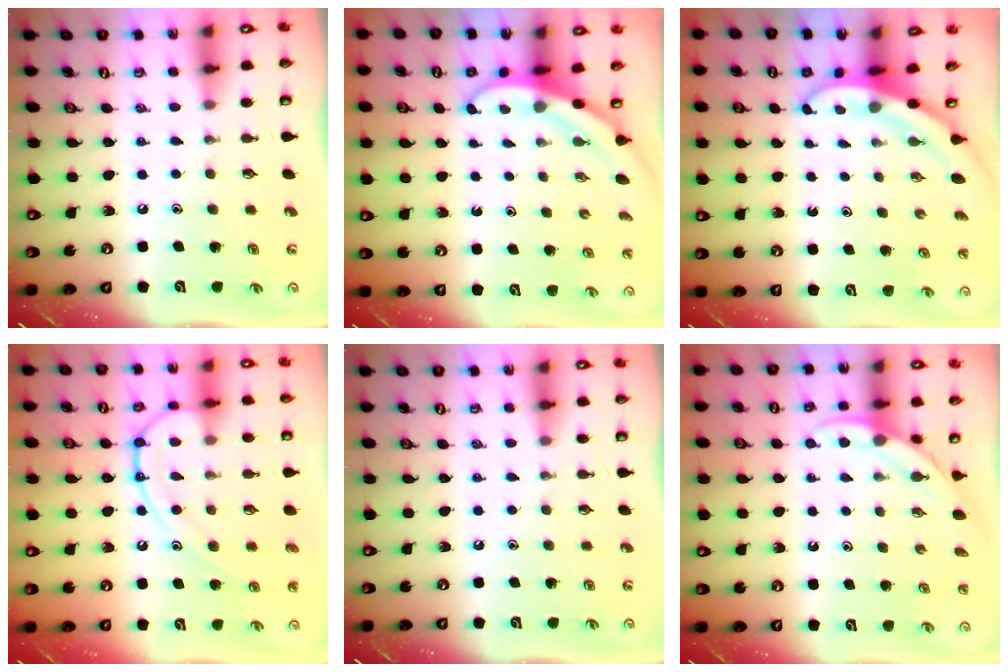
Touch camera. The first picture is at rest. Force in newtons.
{"total": 3.1, "press": 3.1, "slide": 0.1}
{"total": 3.5, "press": 3.5, "slide": 0.1}
{"total": 13.2, "press": 13.1, "slide": 1.4}
{"total": 0.0}
{"total": 5.4, "press": 5.4, "slide": 0.2}